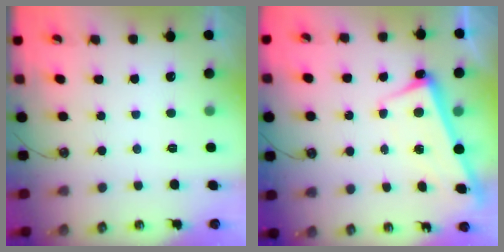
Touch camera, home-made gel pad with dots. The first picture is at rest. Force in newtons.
{"total": 2.6, "press": 2.6, "slide": 0.5}